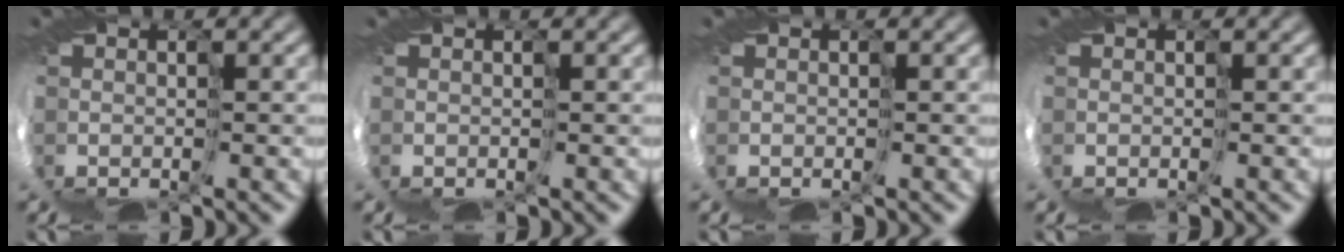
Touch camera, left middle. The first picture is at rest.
{"total": 0.0}
{"total": 0.0}
{"total": 0.0}